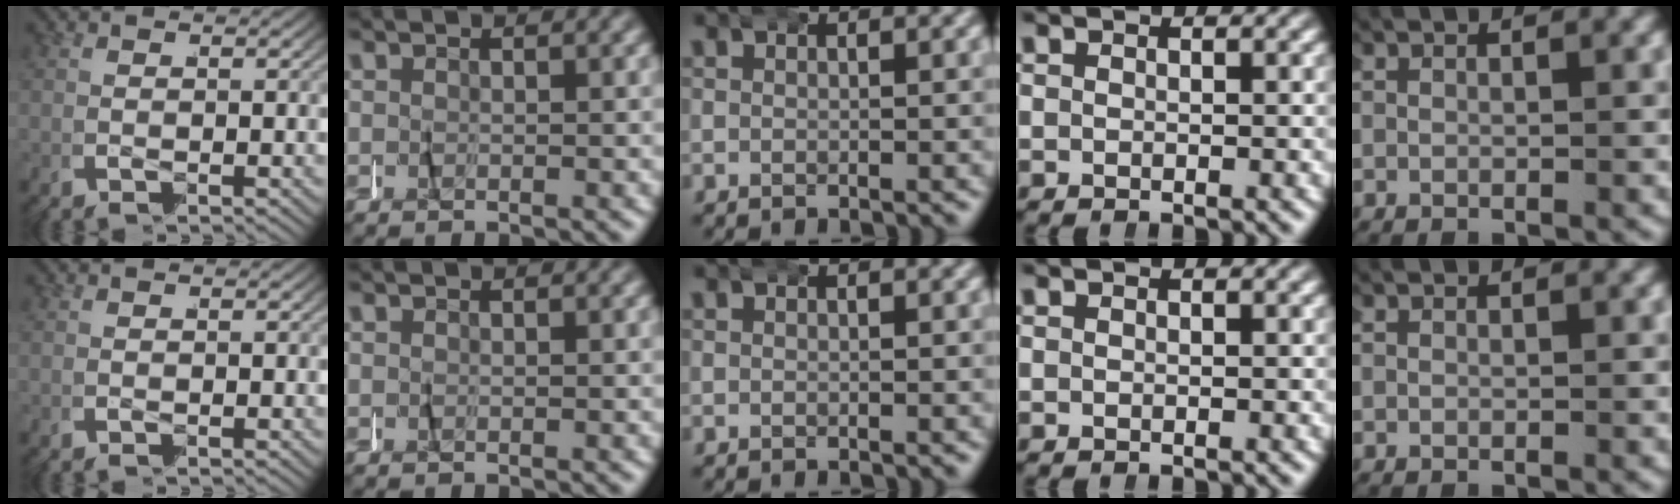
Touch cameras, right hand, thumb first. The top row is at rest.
{}